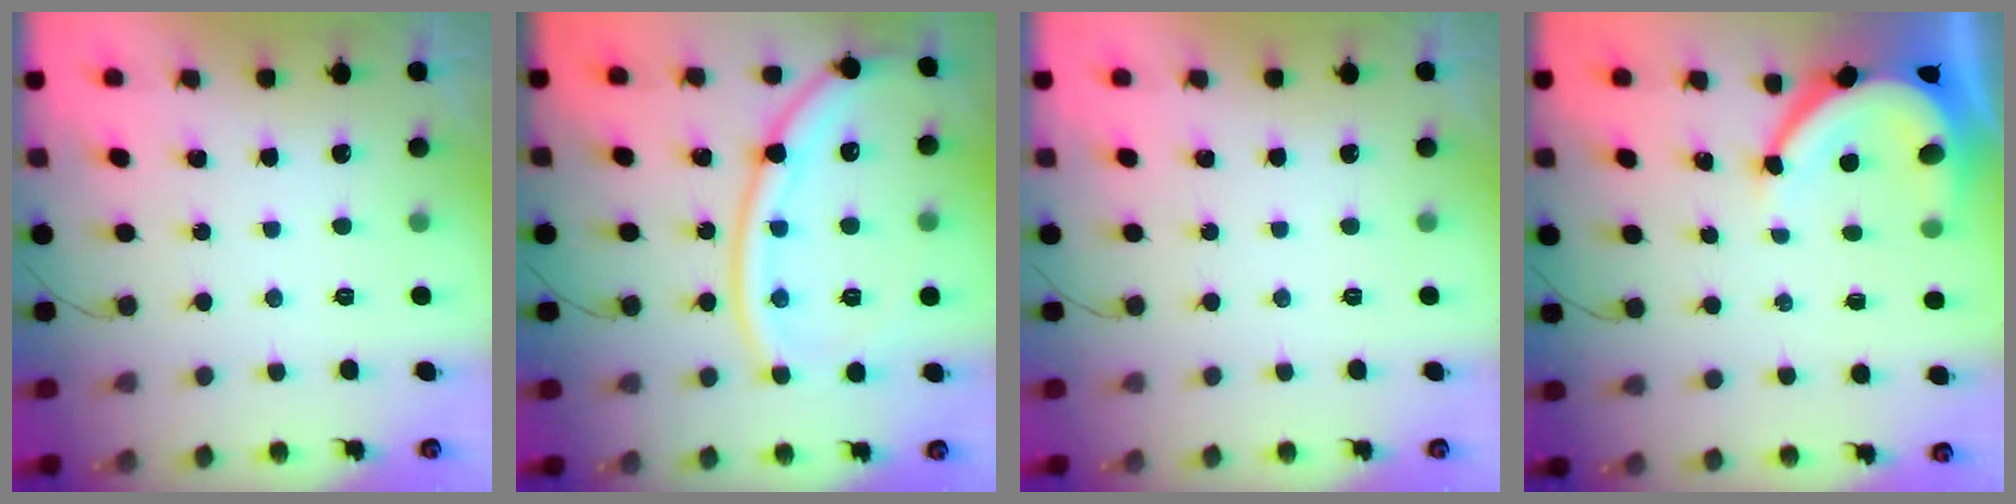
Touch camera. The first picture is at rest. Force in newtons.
{"total": 18.6, "press": 18.5, "slide": 2.0}
{"total": 0.0}
{"total": 8.0, "press": 7.9, "slide": 1.0}